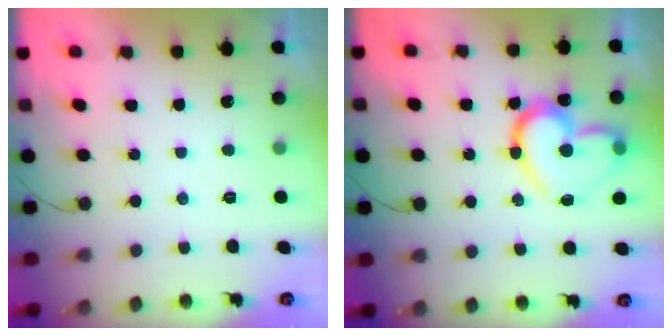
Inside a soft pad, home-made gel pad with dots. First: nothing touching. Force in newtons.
{"total": 17.6, "press": 17.5, "slide": 1.5}